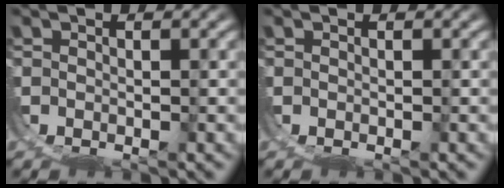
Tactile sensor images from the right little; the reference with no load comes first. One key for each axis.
{"total": 0.0}